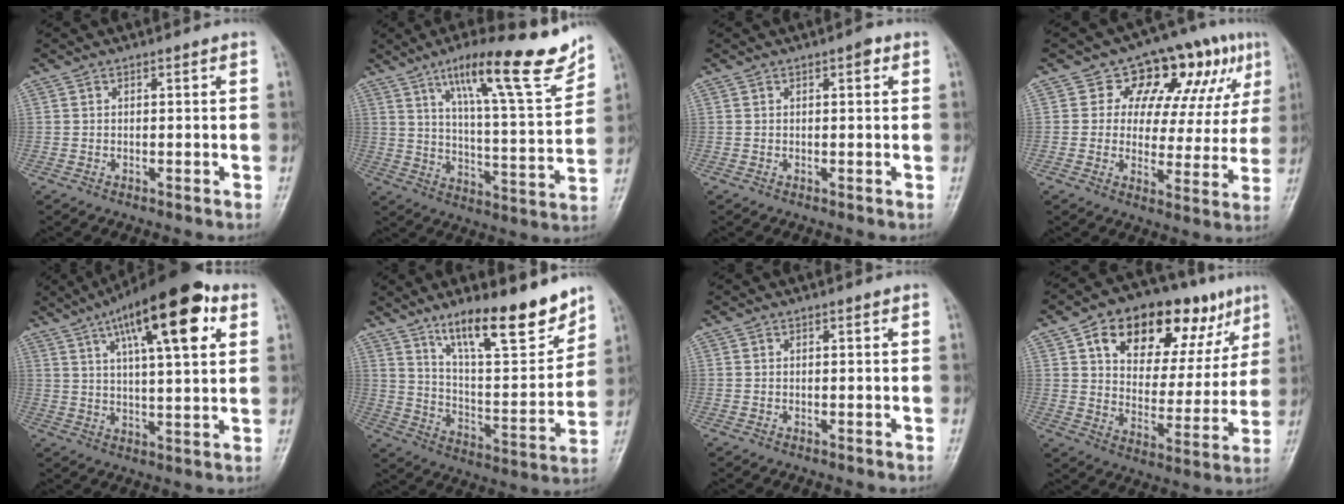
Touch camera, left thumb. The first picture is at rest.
{"total": 20.0, "force": [13.1, 3.6, 14.7], "torque": [-0.191, -0.060, 0.203]}
{"total": 1.5, "force": [0.7, 0.6, 1.2], "torque": [-0.014, 0.001, 0.007]}
{"total": 15.6, "force": [7.4, 9.3, 10.1], "torque": [-0.071, -0.006, 0.101]}
{"total": 18.9, "force": [8.5, 5.8, 15.8], "torque": [-0.221, -0.007, 0.130]}
{"total": 18.2, "force": [12.9, 4.8, 11.9], "torque": [-0.151, -0.081, 0.219]}
{"total": 0.0}
{"total": 22.8, "force": [11.6, 12.5, 15.0], "torque": [-0.169, -0.011, 0.179]}